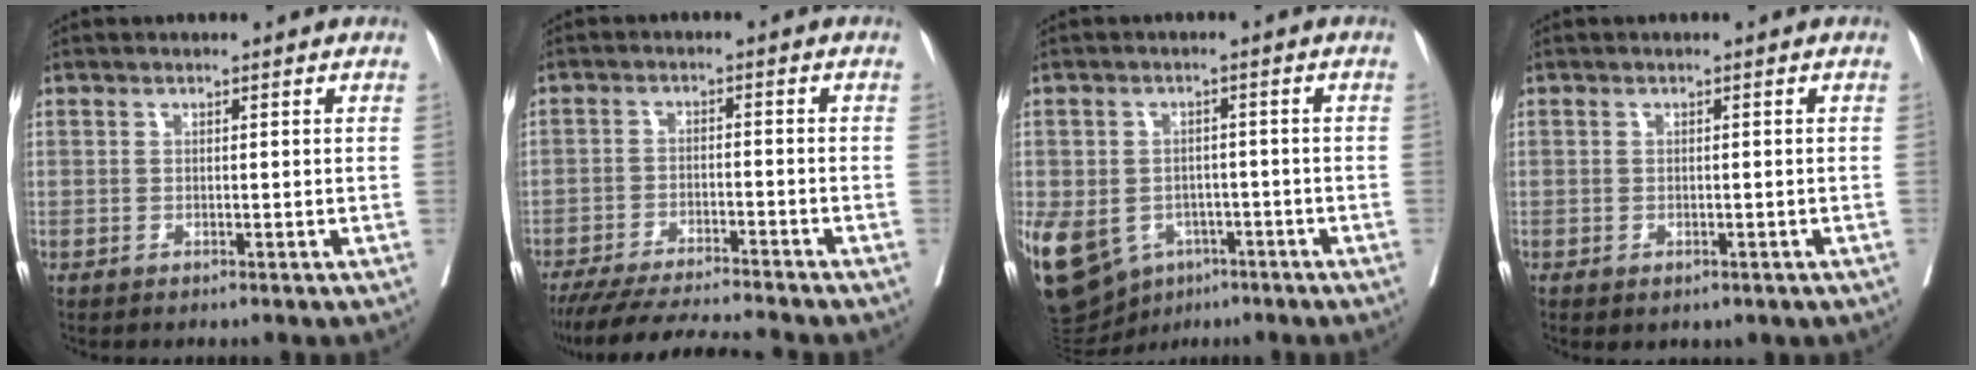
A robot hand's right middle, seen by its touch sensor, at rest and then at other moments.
{"total": 12.6, "force": [-11.5, 0.0, 5.1], "torque": [-0.076, -0.015, -0.182]}
{"total": 23.7, "force": [-9.9, 18.3, 11.3], "torque": [-0.356, -0.018, -0.139]}
{"total": 2.7, "force": [-1.5, 1.7, 1.4], "torque": [-0.020, -0.004, -0.013]}